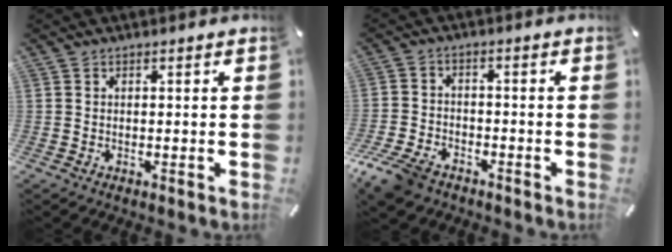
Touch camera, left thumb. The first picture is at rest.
{"total": 7.2, "force": [-5.3, 3.9, 2.8], "torque": [-0.074, 0.020, -0.105]}